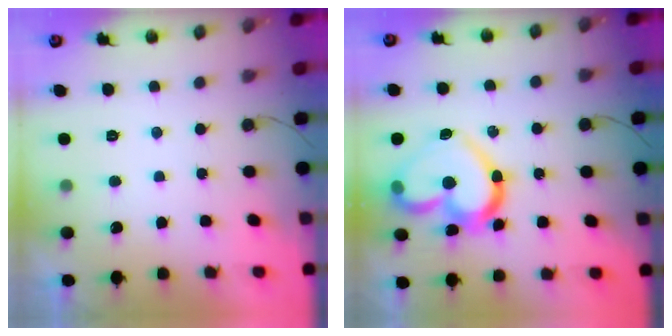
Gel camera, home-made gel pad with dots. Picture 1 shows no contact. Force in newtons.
{"total": 20.0, "press": 19.9, "slide": 1.4}